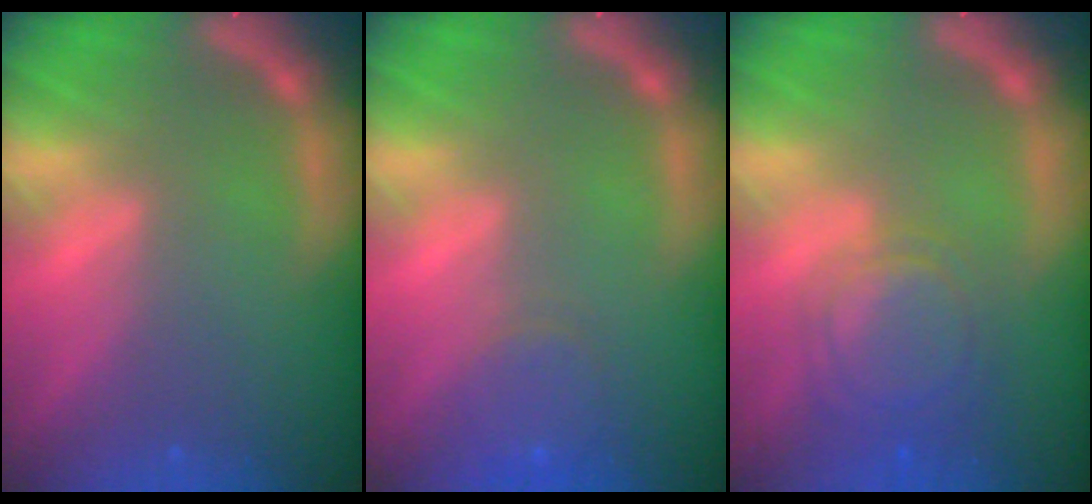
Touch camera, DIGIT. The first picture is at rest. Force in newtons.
{"total": 3.0}
{"total": 5.6}